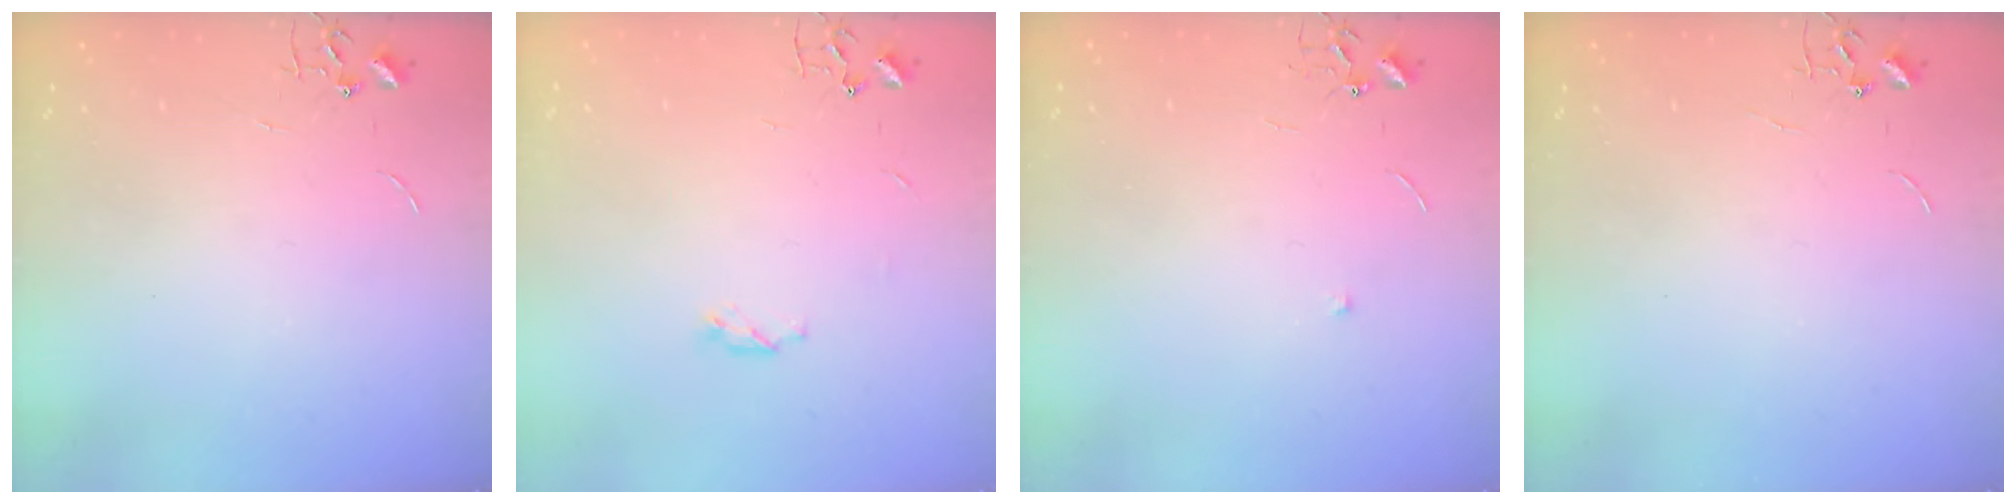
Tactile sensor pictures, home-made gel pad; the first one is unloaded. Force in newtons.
{"total": 4.2, "press": 4.1, "slide": 0.6}
{"total": 3.9, "press": 3.8, "slide": 0.5}
{"total": 0.0}